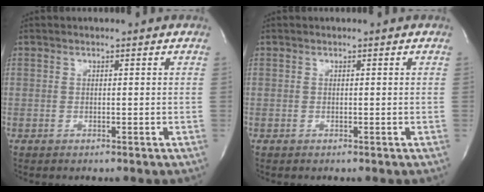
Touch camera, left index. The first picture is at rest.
{"total": 0.0}